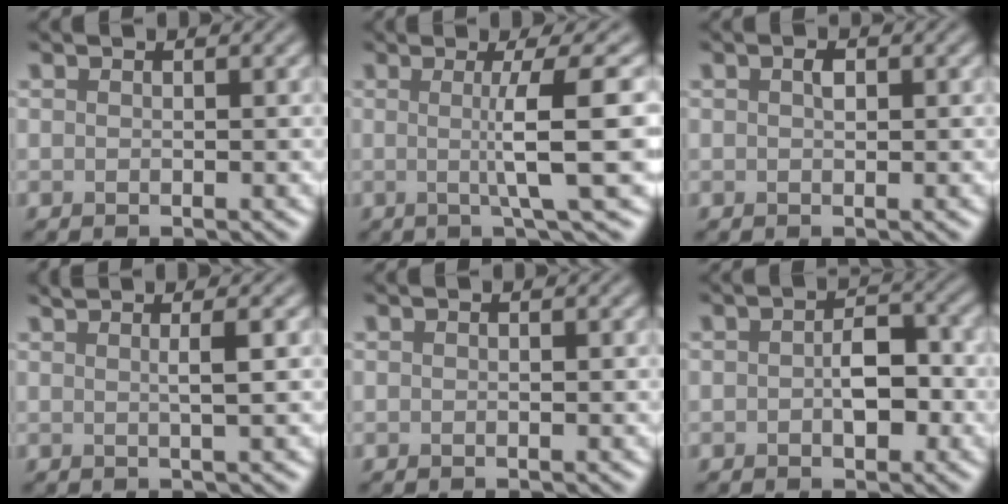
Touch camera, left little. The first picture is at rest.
{"total": 5.9, "force": [0.2, 0.8, 5.9], "torque": [-0.089, 0.004, -0.001]}
{"total": 0.6, "force": [0.2, 0.4, 0.4], "torque": [-0.008, 0.002, 0.004]}
{"total": 2.3, "force": [0.8, 0.7, 2.1], "torque": [-0.032, 0.007, -0.001]}
{"total": 0.0}
{"total": 3.4, "force": [-0.4, 2.0, 2.7], "torque": [-0.043, -0.001, -0.011]}